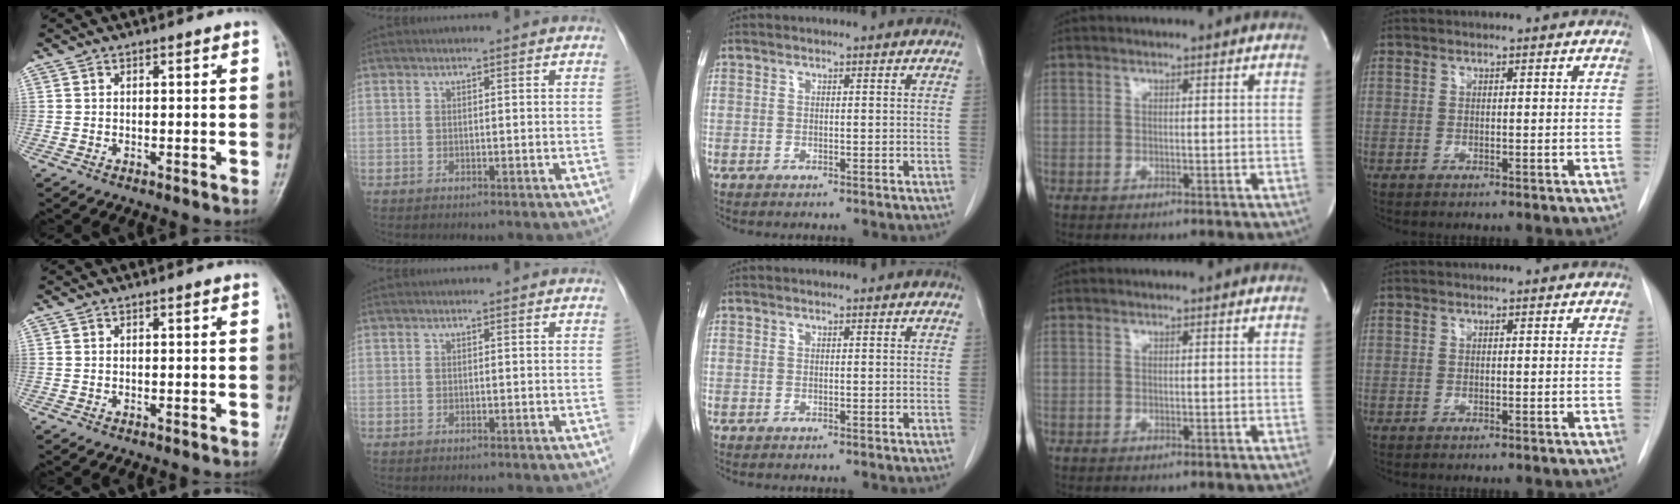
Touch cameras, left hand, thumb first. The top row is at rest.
{}